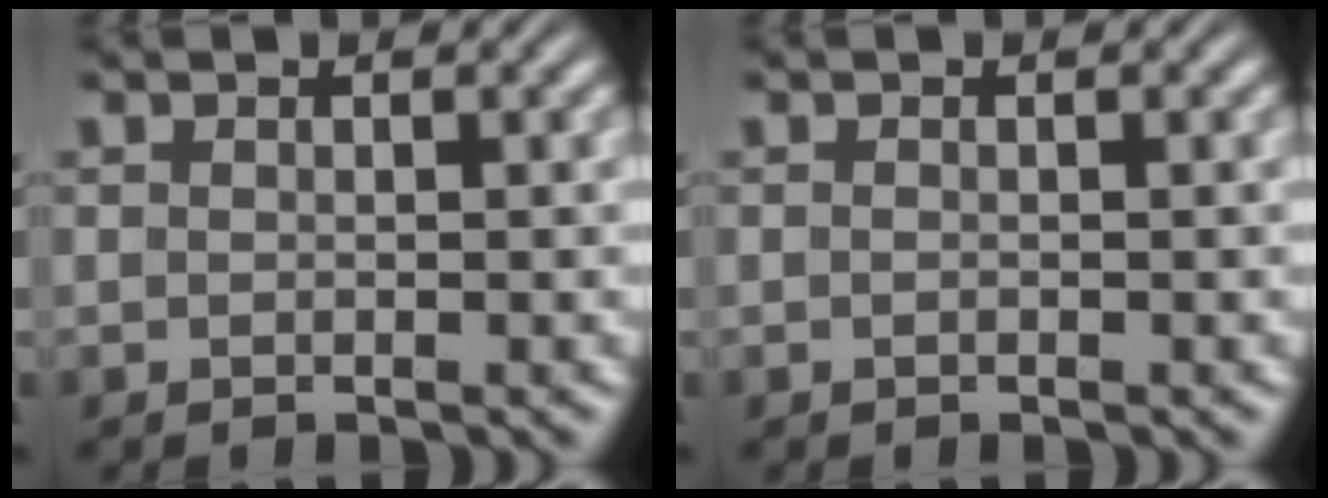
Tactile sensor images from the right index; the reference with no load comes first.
{"total": 0.0}